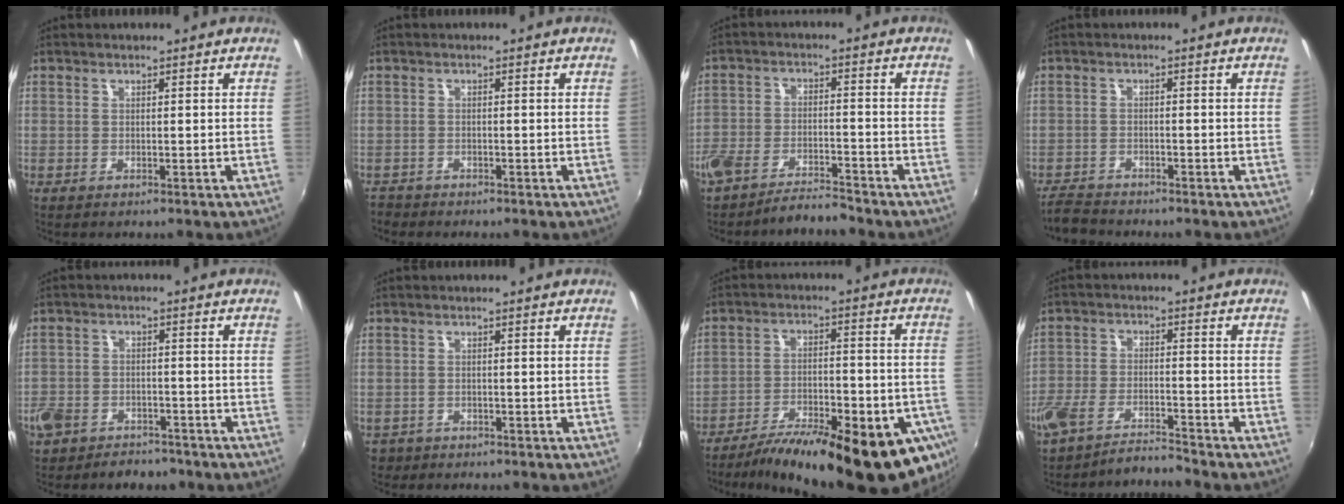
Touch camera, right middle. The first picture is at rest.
{"total": 2.2, "force": [-2.0, 0.9, 0.0], "torque": [-0.010, -0.007, -0.040]}
{"total": 6.9, "force": [-6.3, 1.3, 2.3], "torque": [-0.065, 0.001, -0.112]}
{"total": 4.1, "force": [-4.0, 0.7, 0.4], "torque": [-0.028, -0.014, -0.080]}
{"total": 10.3, "force": [-6.8, 6.8, 3.5], "torque": [-0.111, 0.010, -0.103]}
{"total": 2.9, "force": [-1.8, 2.2, 0.7], "torque": [-0.022, -0.008, -0.028]}
{"total": 27.2, "force": [-17.9, 8.2, 18.8], "torque": [-0.295, -0.048, -0.248]}
{"total": 6.5, "force": [-6.2, 0.6, 1.8], "torque": [-0.054, 0.006, -0.118]}